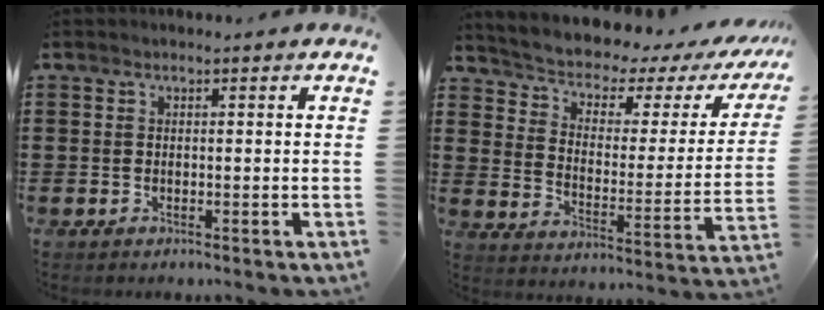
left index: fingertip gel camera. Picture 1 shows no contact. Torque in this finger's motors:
{"motor_torque": [1.75, -0.39, 1.05, 0.12]}